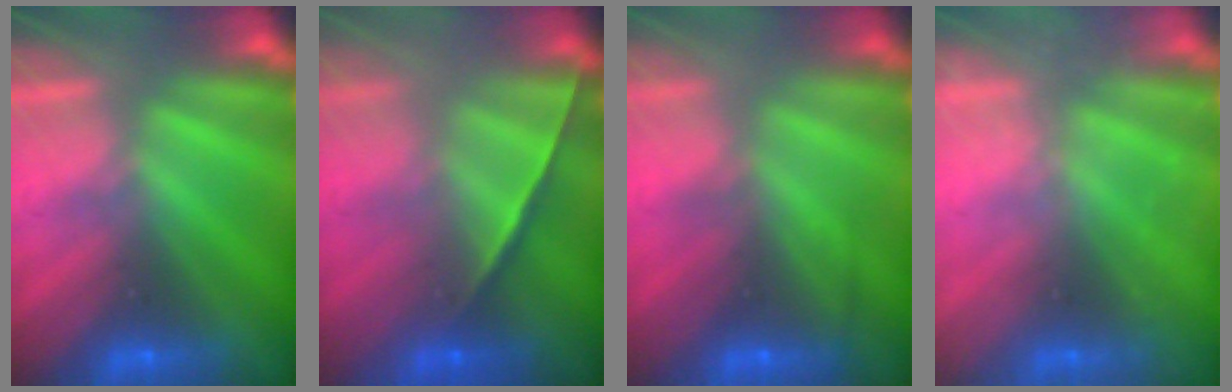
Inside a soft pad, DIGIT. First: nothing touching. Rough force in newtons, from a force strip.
{"total": 1.1}
{"total": 2.3}
{"total": 2.2}